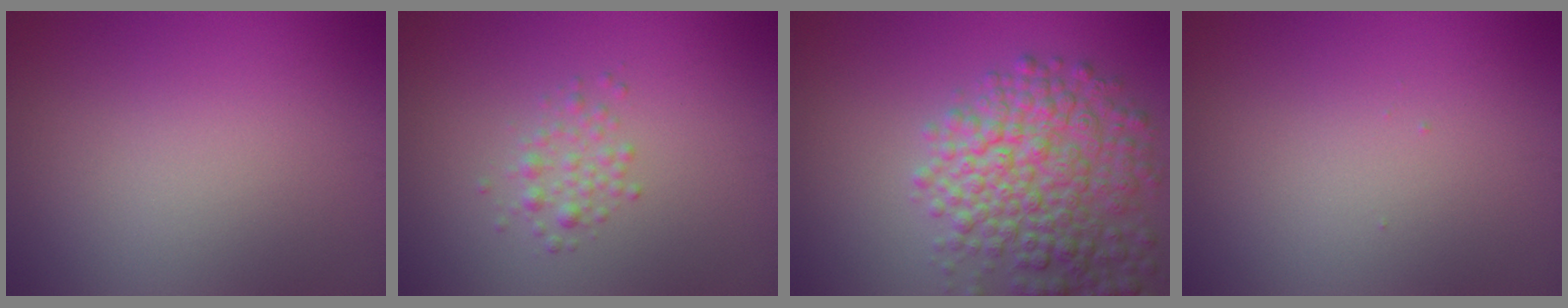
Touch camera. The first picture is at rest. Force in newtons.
{"total": 1.6, "press": 1.6, "slide": 0.0}
{"total": 7.3, "press": 7.3, "slide": 0.3}
{"total": 0.0}